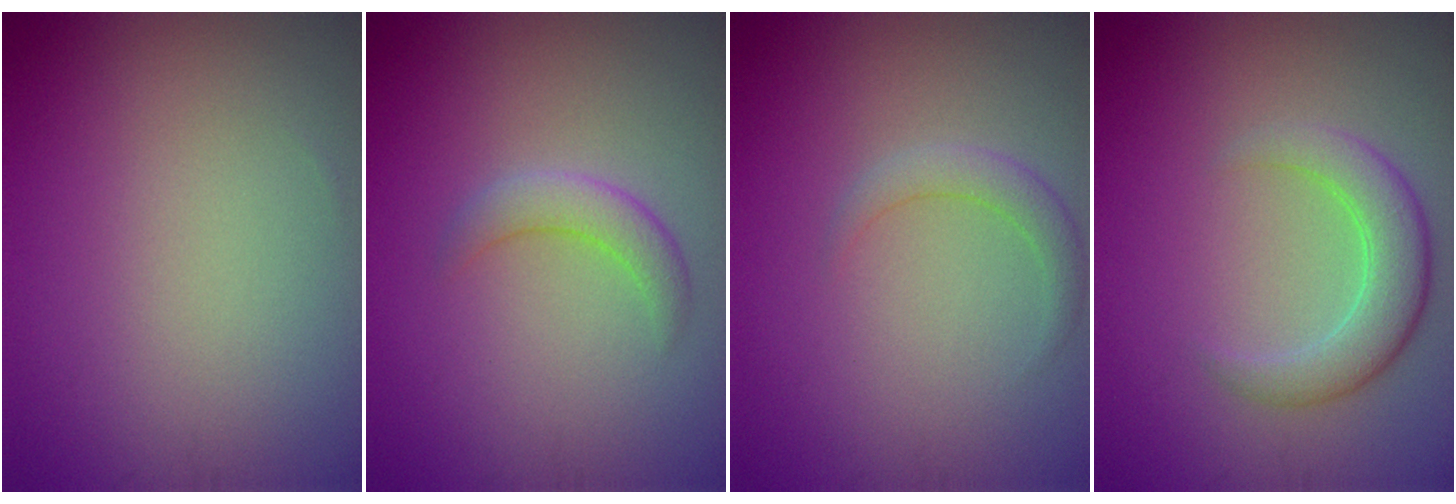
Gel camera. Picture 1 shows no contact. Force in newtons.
{"total": 2.3, "press": 2.3, "slide": 0.0}
{"total": 1.7, "press": 1.7, "slide": 0.0}
{"total": 3.8, "press": 3.8, "slide": 0.4}